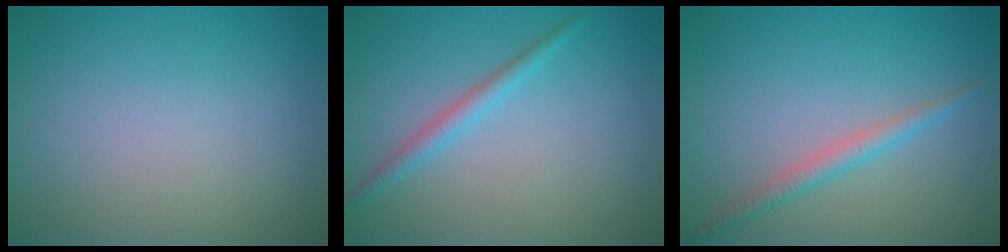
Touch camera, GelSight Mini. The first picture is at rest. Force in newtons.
{"total": 1.8, "press": 1.8, "slide": 0.1}
{"total": 2.0, "press": 2.0, "slide": 0.1}